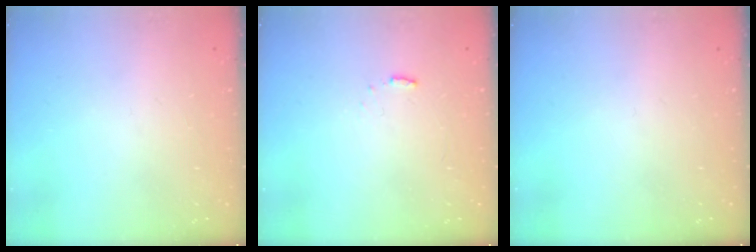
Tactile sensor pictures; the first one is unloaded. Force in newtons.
{"total": 4.8, "press": 4.8, "slide": 0.5}
{"total": 0.0}